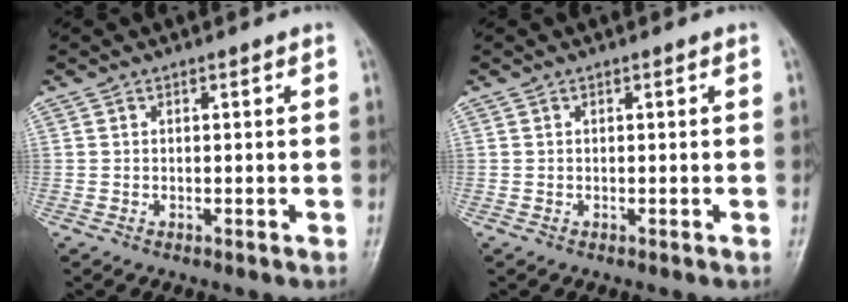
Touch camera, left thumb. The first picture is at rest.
{"total": 0.0}